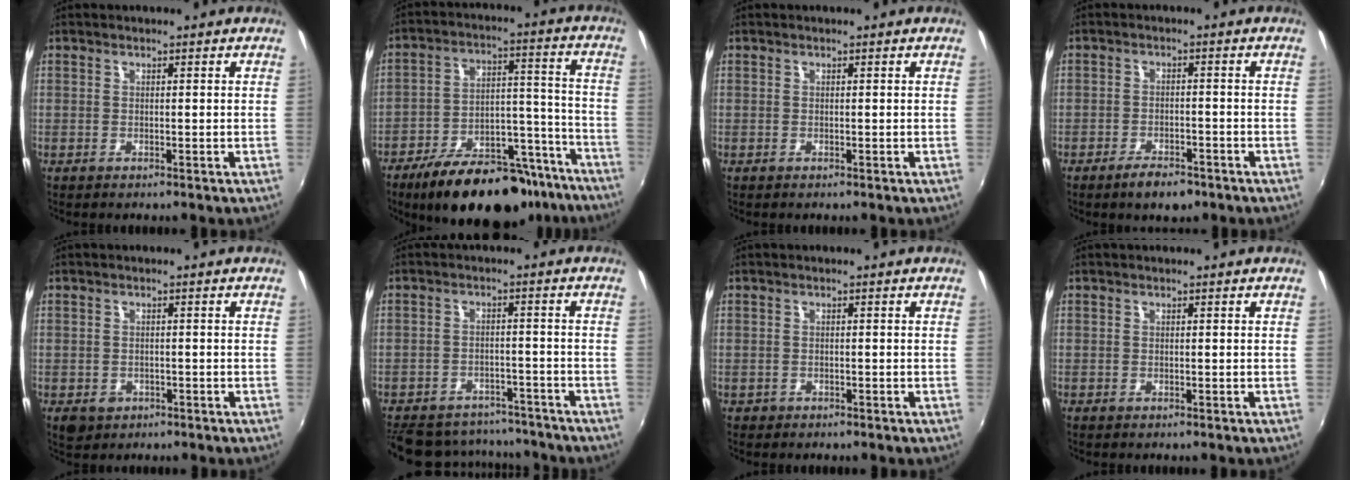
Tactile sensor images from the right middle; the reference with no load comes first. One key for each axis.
{"total": 23.7, "fx": -18.2, "fy": 9.7, "fz": 11.7, "tx": -0.191, "ty": 0.021, "tz": -0.244}
{"total": 0.0}
{"total": 5.1, "fx": -3.7, "fy": 2.2, "fz": 2.7, "tx": -0.063, "ty": -0.005, "tz": -0.060}
{"total": 3.5, "fx": -1.5, "fy": 2.9, "fz": 1.4, "tx": -0.032, "ty": -0.007, "tz": -0.016}
{"total": 19.1, "fx": -16.1, "fy": 8.1, "fz": 6.3, "tx": -0.157, "ty": 0.019, "tz": -0.213}
{"total": 1.3, "fx": -0.8, "fy": 1.0, "fz": 0.2, "tx": -0.011, "ty": -0.004, "tz": -0.011}
{"total": 0.0}